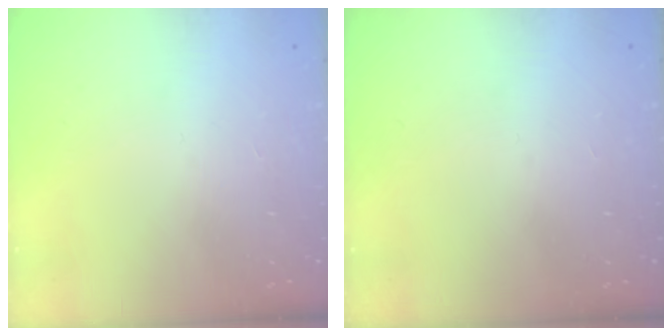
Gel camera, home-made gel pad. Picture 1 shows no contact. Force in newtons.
{"total": 0.0}